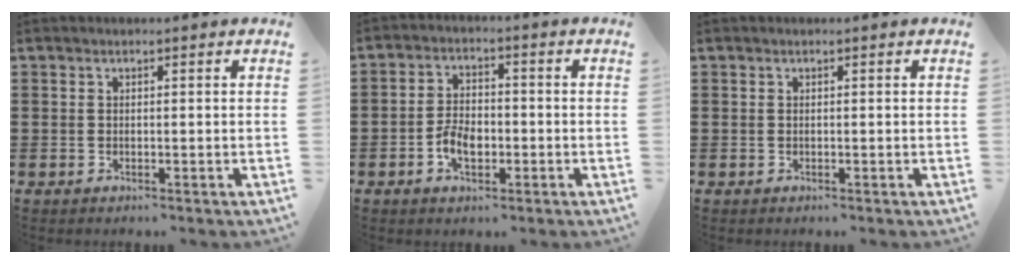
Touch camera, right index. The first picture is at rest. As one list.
[{"total": 4.7, "force": [-1.6, 2.6, 3.6], "torque": [-0.076, 0.003, -0.032]}, {"total": 0.0}]